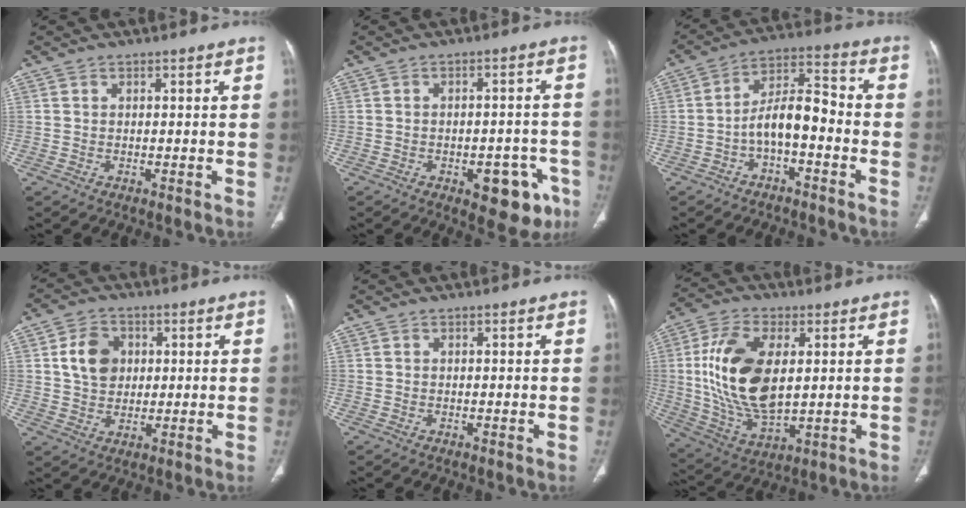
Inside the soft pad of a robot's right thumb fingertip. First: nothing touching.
{"total": 10.8, "force": [-5.1, 5.3, 7.9], "torque": [-0.062, 0.027, -0.056]}
{"total": 9.0, "force": [-3.0, 4.0, 7.5], "torque": [-0.124, 0.053, -0.058]}
{"total": 7.9, "force": [1.8, 6.2, 4.6], "torque": [-0.057, -0.003, 0.031]}
{"total": 0.0}
{"total": 18.2, "force": [2.5, 9.7, 15.3], "torque": [-0.294, -0.012, 0.055]}